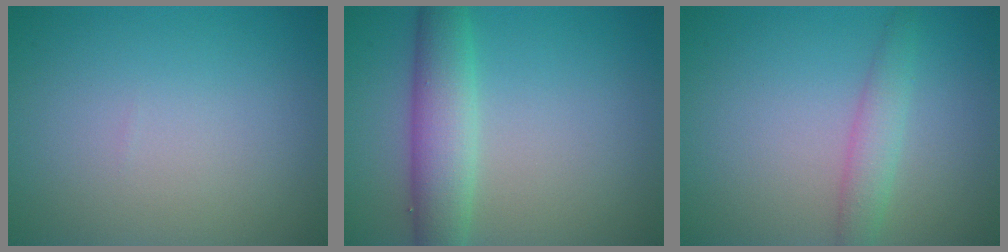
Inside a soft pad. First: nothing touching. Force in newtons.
{"total": 4.8, "press": 4.8, "slide": 0.1}
{"total": 2.3, "press": 2.3, "slide": 0.0}